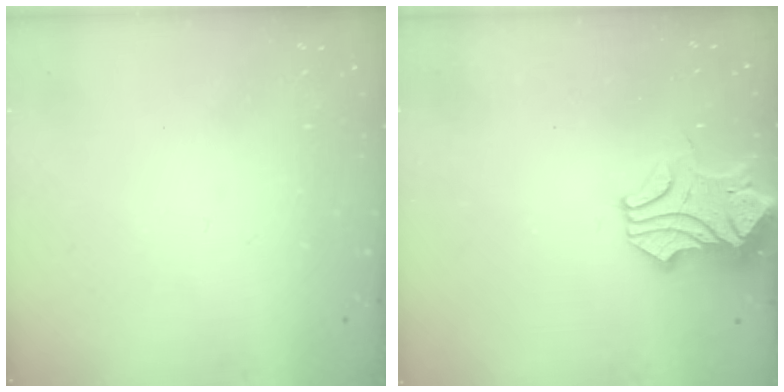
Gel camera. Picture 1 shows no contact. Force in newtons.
{"total": 0.9, "press": 0.1, "slide": 0.9}